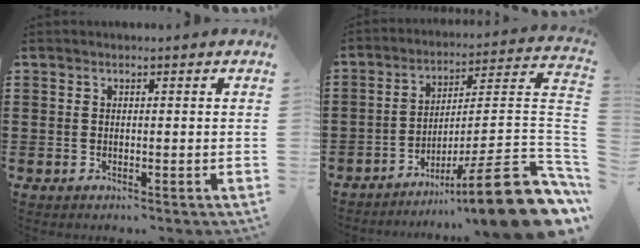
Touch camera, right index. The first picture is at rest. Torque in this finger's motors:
{"motor_torque": [2.14, 0.00, 1.05, 0.09]}